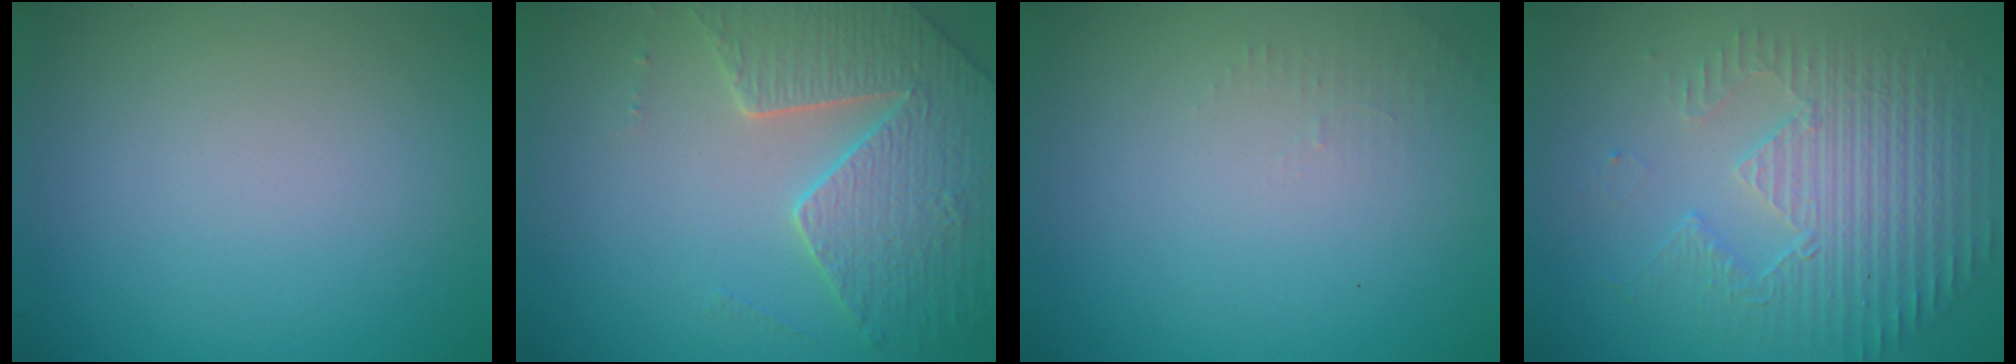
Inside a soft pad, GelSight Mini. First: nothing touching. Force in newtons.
{"total": 4.6, "press": 4.5, "slide": 1.3}
{"total": 1.0, "press": 0.9, "slide": 0.3}
{"total": 4.0, "press": 3.6, "slide": 1.7}